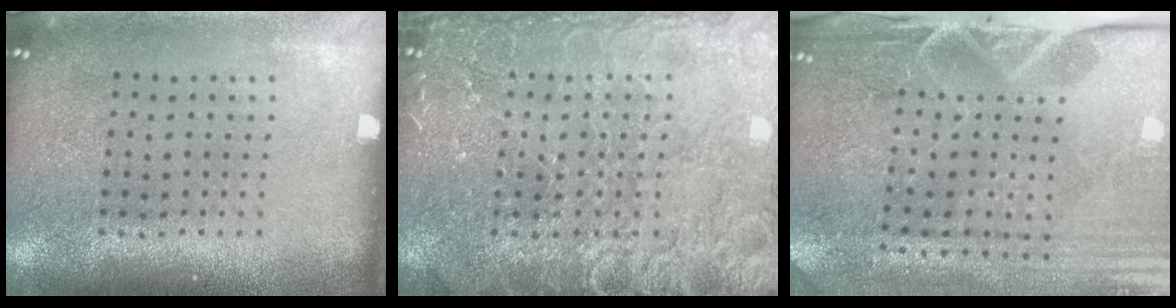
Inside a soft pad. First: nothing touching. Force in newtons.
{"total": 3.7, "press": 3.6, "slide": 0.5}
{"total": 4.8, "press": 4.1, "slide": 2.6}